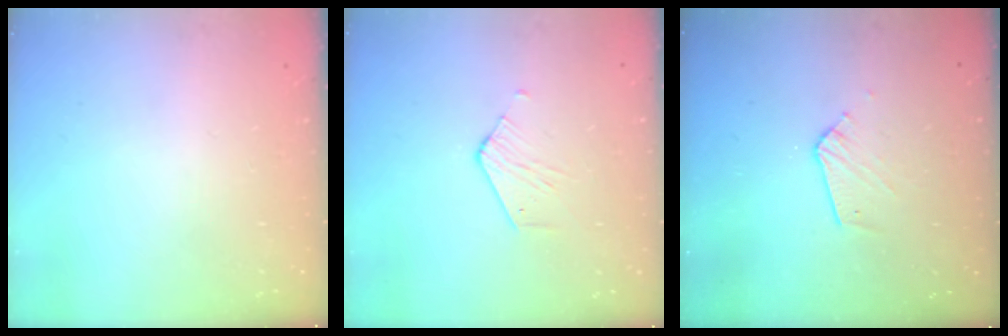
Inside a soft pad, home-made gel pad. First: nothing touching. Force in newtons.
{"total": 2.6, "press": 2.6, "slide": 0.2}
{"total": 6.2, "press": 6.2, "slide": 0.3}